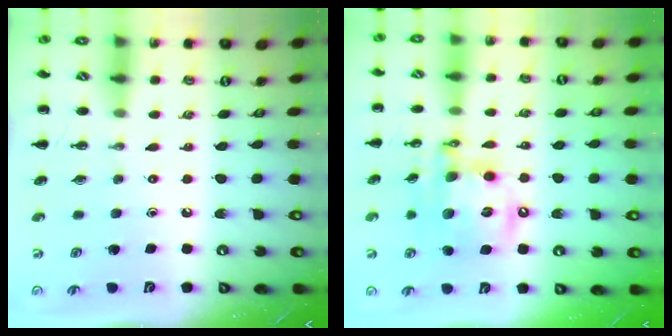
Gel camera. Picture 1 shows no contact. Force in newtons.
{"total": 15.3, "press": 14.8, "slide": 3.7}